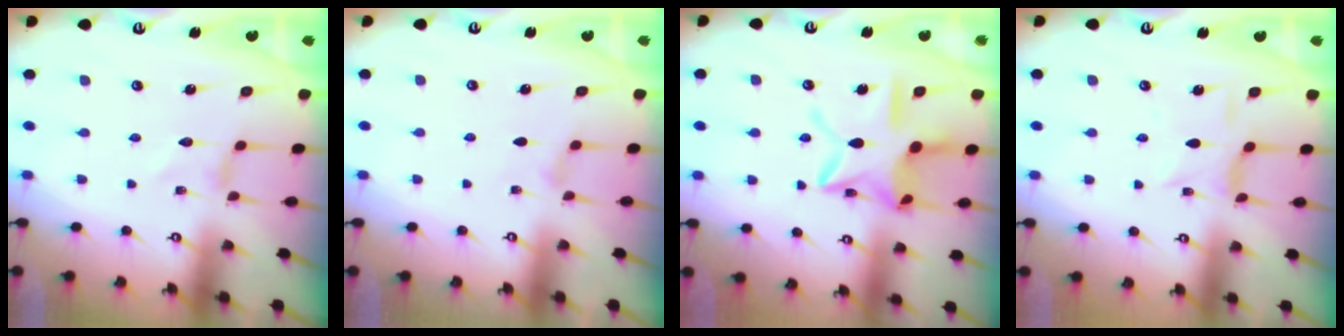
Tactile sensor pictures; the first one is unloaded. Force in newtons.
{"total": 0.6, "press": 0.6, "slide": 0.2}
{"total": 14.9, "press": 14.8, "slide": 1.2}
{"total": 2.5, "press": 2.5, "slide": 0.2}